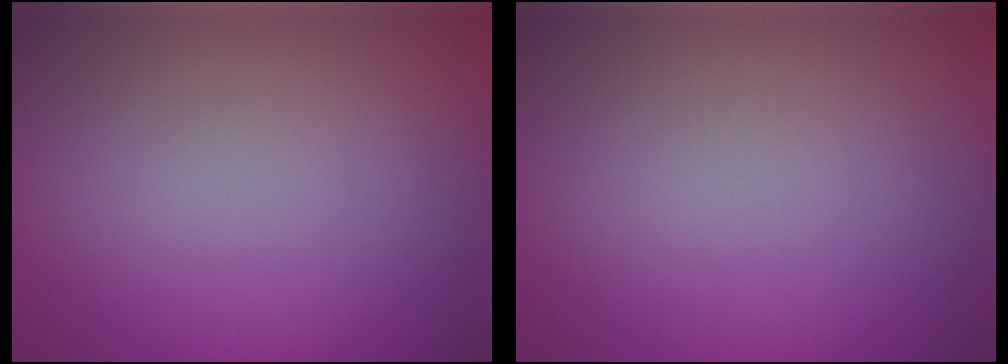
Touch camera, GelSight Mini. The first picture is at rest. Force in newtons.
{"total": 0.0}